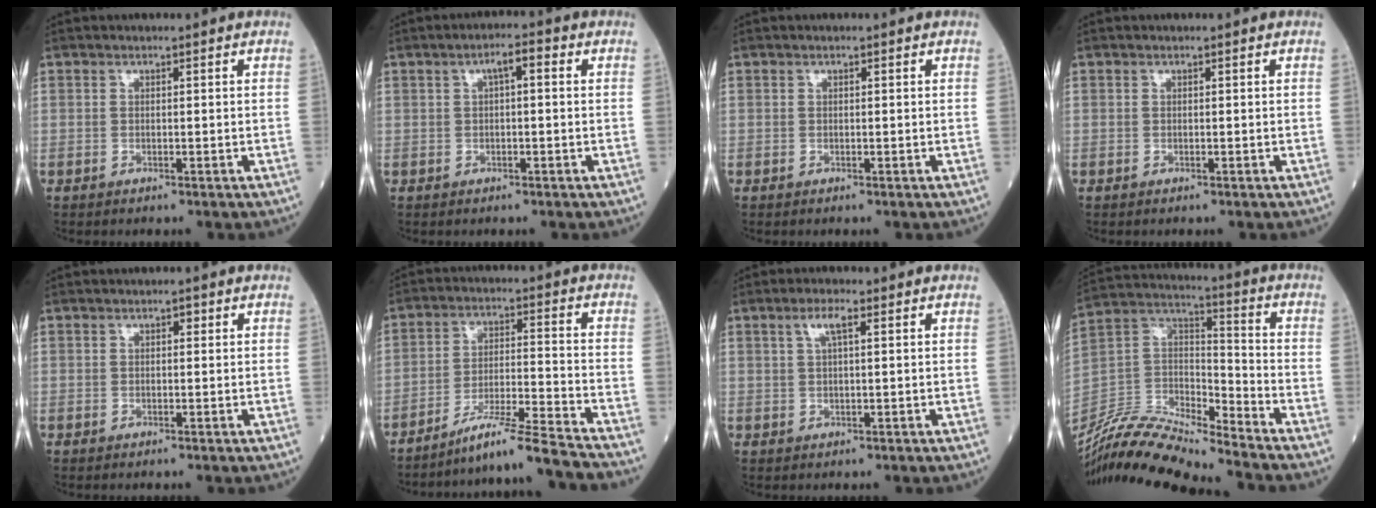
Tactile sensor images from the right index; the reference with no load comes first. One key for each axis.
{"total": 3.0, "fx": 0.7, "fy": 0.8, "fz": 2.8, "tx": -0.046, "ty": 0.015, "tz": 0.010}
{"total": 0.0}
{"total": 0.0}
{"total": 0.7, "fx": 0.3, "fy": 0.4, "fz": 0.5, "tx": -0.007, "ty": 0.001, "tz": 0.003}
{"total": 11.3, "fx": -10.2, "fy": -2.5, "fz": 4.2, "tx": -0.055, "ty": -0.004, "tz": -0.174}
{"total": 3.0, "fx": 1.3, "fy": 0.4, "fz": 2.6, "tx": -0.054, "ty": 0.009, "tz": 0.025}
{"total": 17.4, "fx": -16.8, "fy": 0.6, "fz": 4.6, "tx": -0.090, "ty": 0.033, "tz": -0.320}